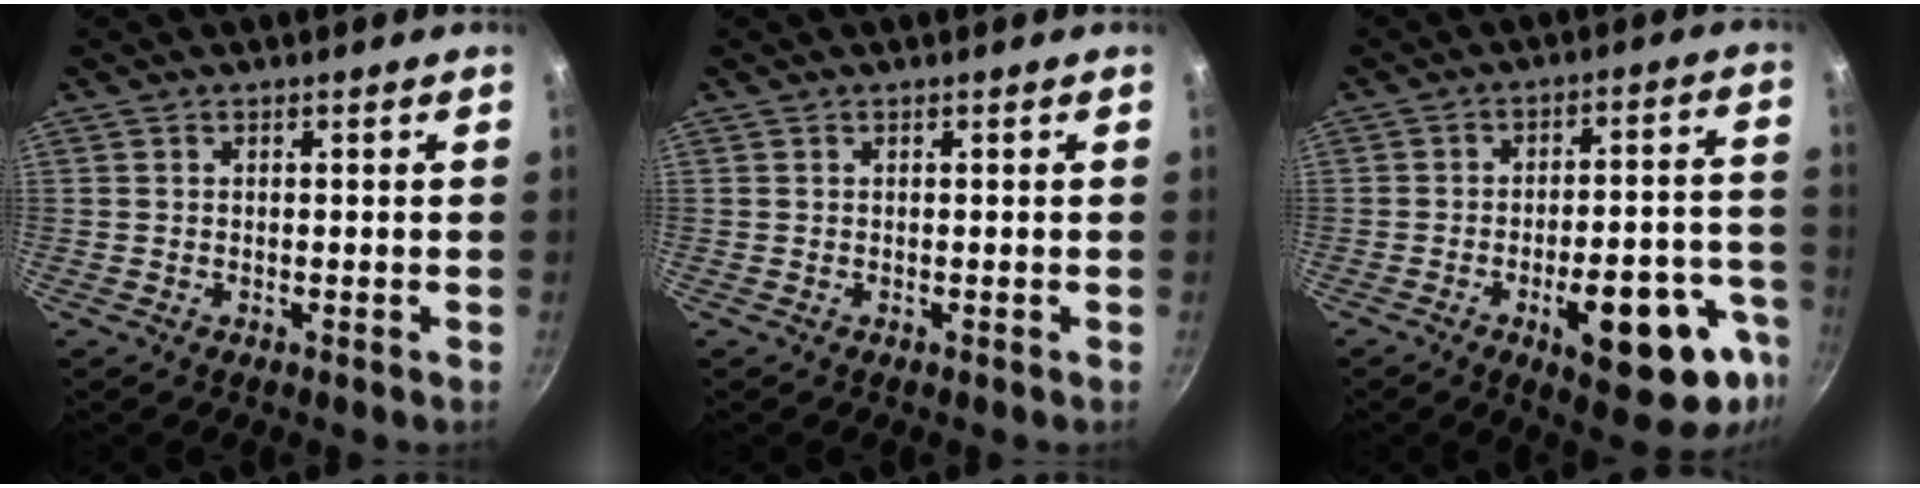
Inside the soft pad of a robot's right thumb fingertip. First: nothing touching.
{"total": 0.0}
{"total": 19.5, "force": [-8.5, 7.6, 15.8], "torque": [-0.154, 0.033, -0.107]}